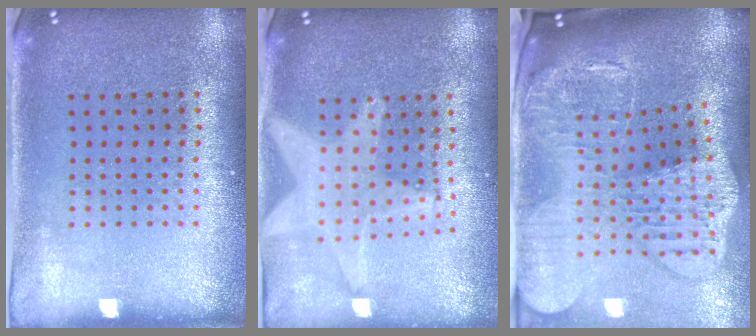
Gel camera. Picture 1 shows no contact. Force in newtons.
{"total": 2.1, "press": 1.7, "slide": 1.2}
{"total": 4.4, "press": 3.3, "slide": 2.8}